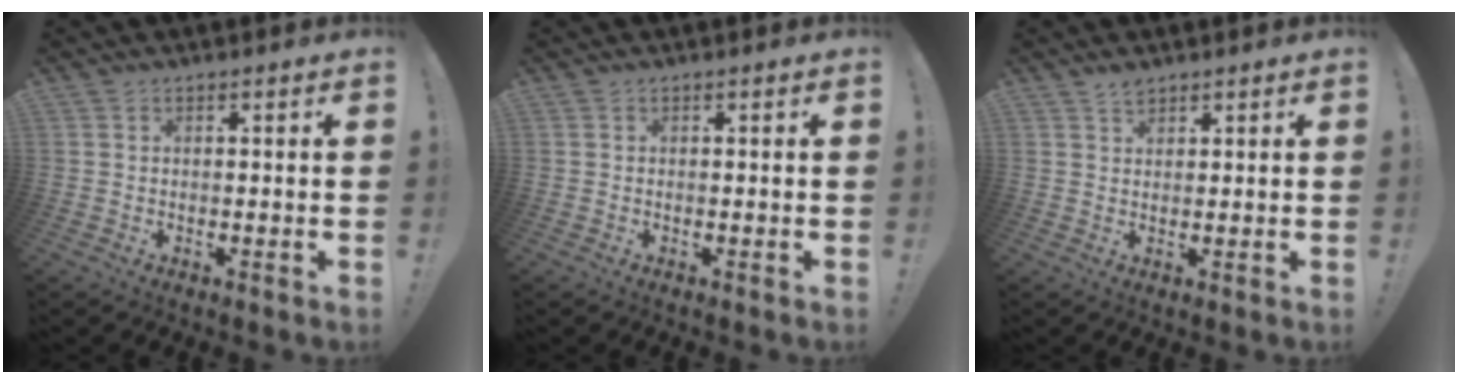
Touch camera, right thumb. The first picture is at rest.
{"total": 0.0}
{"total": 2.2, "force": [2.0, 0.7, 0.7], "torque": [0.001, -0.014, 0.035]}